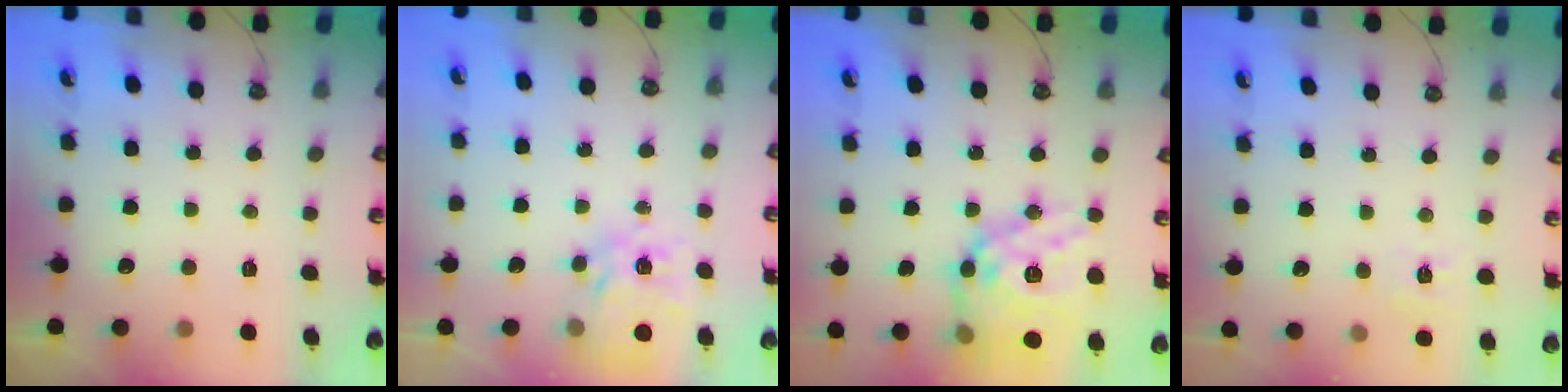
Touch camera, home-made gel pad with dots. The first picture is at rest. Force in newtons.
{"total": 13.8, "press": 13.7, "slide": 1.4}
{"total": 22.4, "press": 22.3, "slide": 2.2}
{"total": 4.9, "press": 4.8, "slide": 0.6}